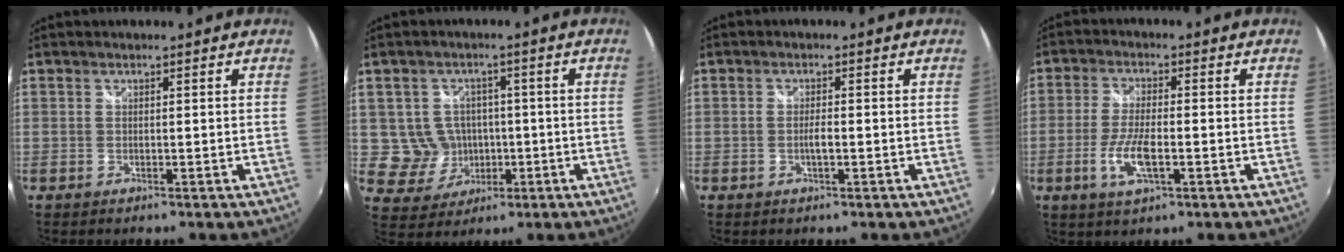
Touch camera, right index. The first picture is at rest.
{"total": 7.2, "force": [-0.5, 7.1, 1.3], "torque": [-0.043, 0.017, 0.010]}
{"total": 1.7, "force": [-0.4, 0.4, 1.6], "torque": [-0.031, 0.002, -0.006]}
{"total": 7.2, "force": [-2.2, 2.2, 6.4], "torque": [-0.138, -0.006, -0.042]}